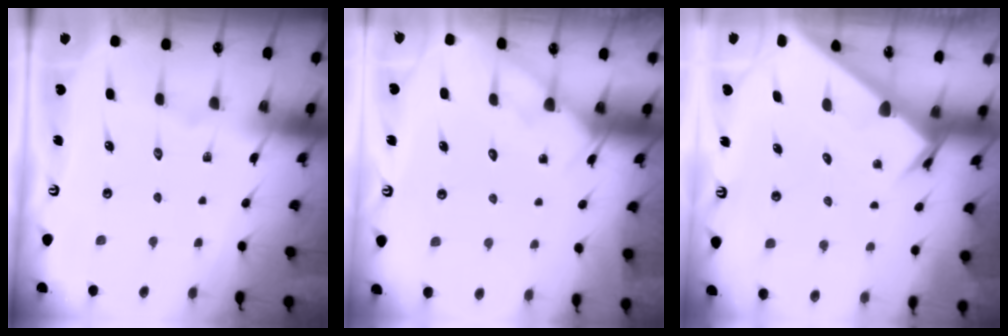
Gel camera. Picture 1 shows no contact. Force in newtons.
{"total": 4.5, "press": 4.5, "slide": 0.5}
{"total": 2.9, "press": 2.9, "slide": 0.1}